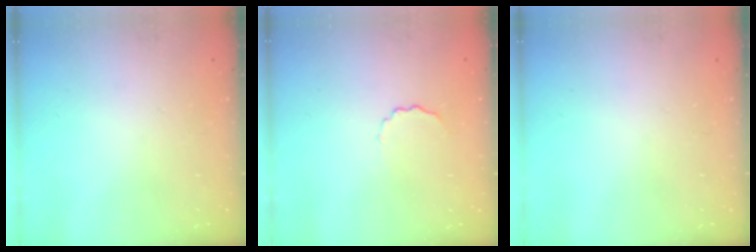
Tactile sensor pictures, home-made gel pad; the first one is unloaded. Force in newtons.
{"total": 4.1, "press": 4.0, "slide": 0.8}
{"total": 0.0}